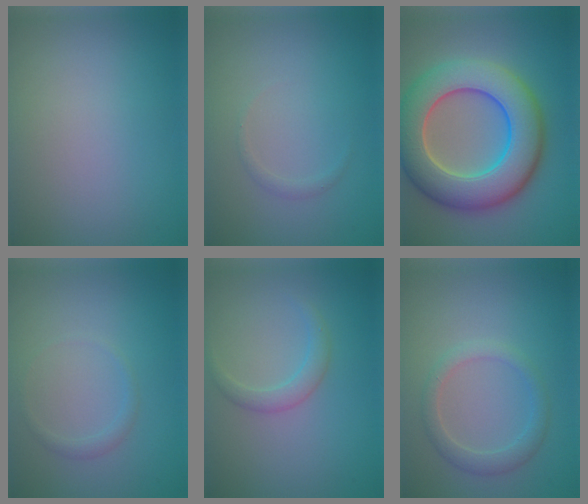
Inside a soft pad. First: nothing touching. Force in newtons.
{"total": 0.6, "press": 0.6, "slide": 0.0}
{"total": 10.8, "press": 10.8, "slide": 0.4}
{"total": 0.9, "press": 0.9, "slide": 0.1}
{"total": 1.7, "press": 1.7, "slide": 0.1}
{"total": 2.2, "press": 2.2, "slide": 0.0}